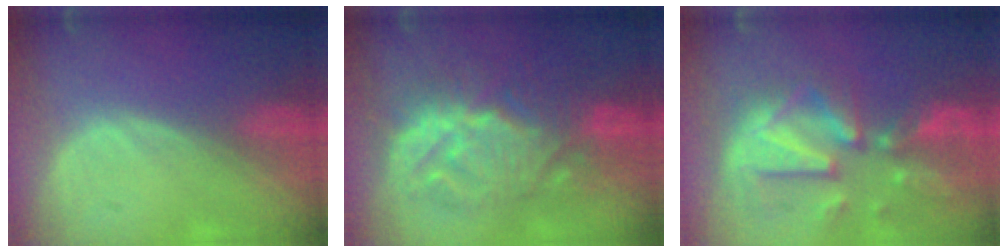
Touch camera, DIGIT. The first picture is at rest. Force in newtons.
{"total": 10.6, "press": 10.6, "slide": 0.7}
{"total": 12.1, "press": 10.5, "slide": 6.1}